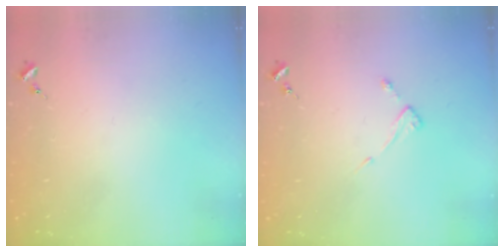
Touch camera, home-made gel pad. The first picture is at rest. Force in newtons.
{"total": 3.8, "press": 3.7, "slide": 0.4}